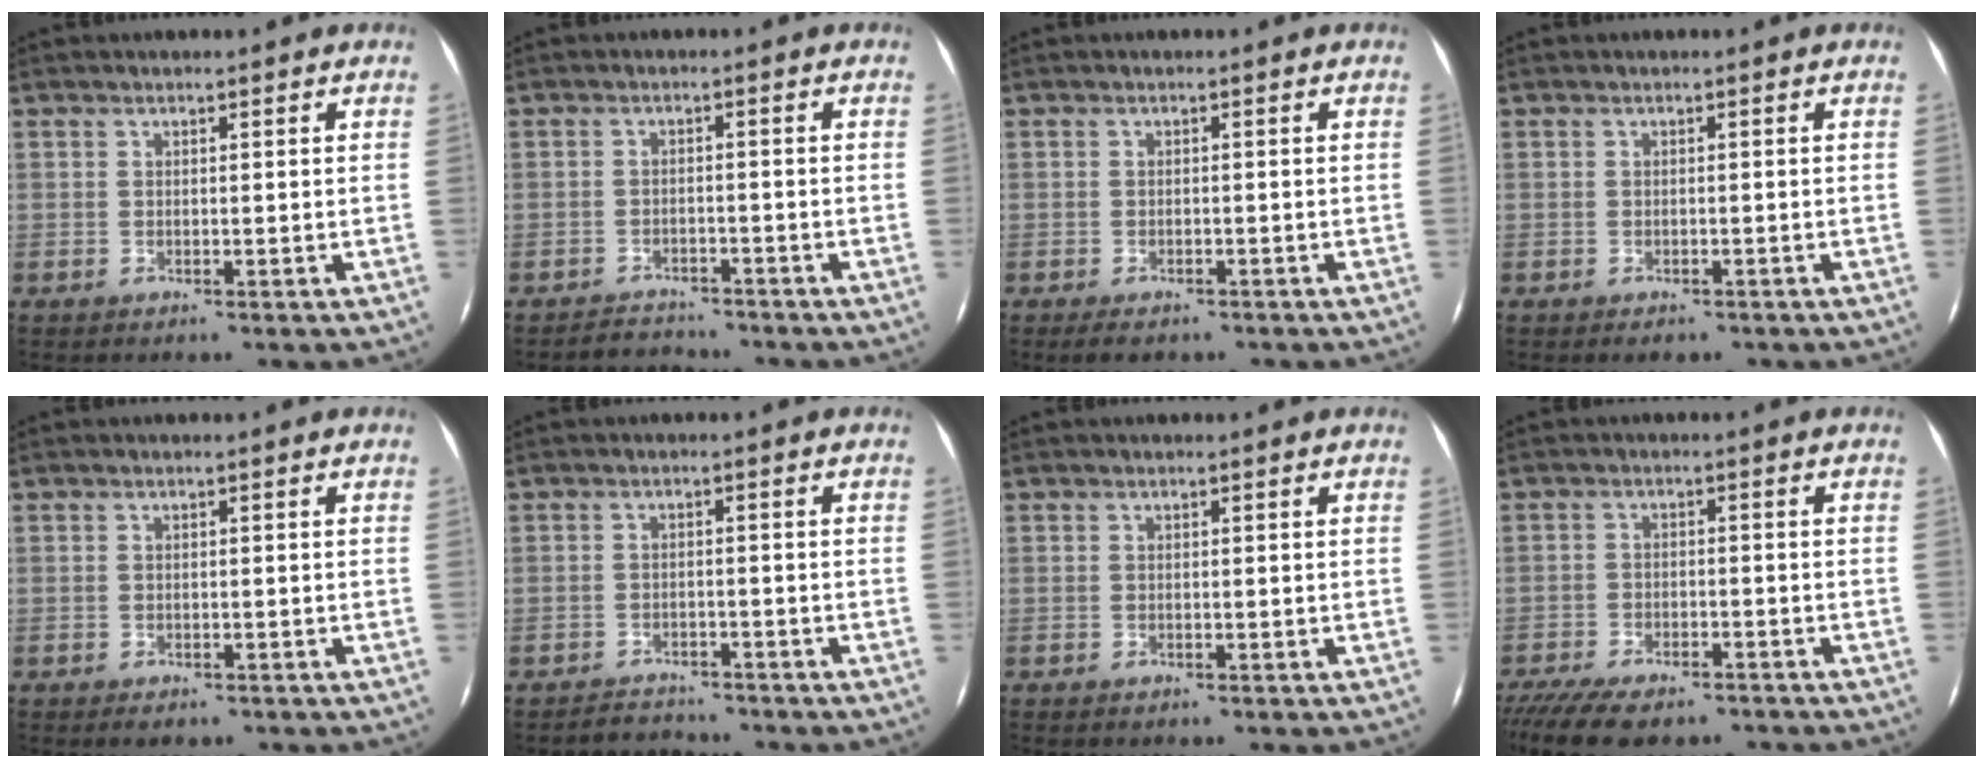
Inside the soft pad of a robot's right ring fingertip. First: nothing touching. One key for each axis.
{"total": 5.2, "fx": -4.8, "fy": 2.0, "fz": 0.6, "tx": -0.020, "ty": 0.015, "tz": -0.068}
{"total": 3.4, "fx": -2.5, "fy": 1.7, "fz": 1.6, "tx": -0.033, "ty": -0.006, "tz": -0.034}
{"total": 2.2, "fx": -1.5, "fy": 1.3, "fz": 0.9, "tx": -0.016, "ty": -0.003, "tz": -0.018}
{"total": 2.0, "fx": -1.4, "fy": 1.1, "fz": 0.9, "tx": -0.016, "ty": -0.002, "tz": -0.018}
{"total": 5.2, "fx": -4.7, "fy": 2.0, "fz": 0.6, "tx": -0.020, "ty": 0.014, "tz": -0.067}
{"total": 0.5, "fx": -0.4, "fy": 0.3, "fz": 0.1, "tx": -0.003, "ty": 0.002, "tz": -0.008}
{"total": 12.5, "fx": -10.3, "fy": 4.2, "fz": 5.8, "tx": -0.137, "ty": -0.025, "tz": -0.159}